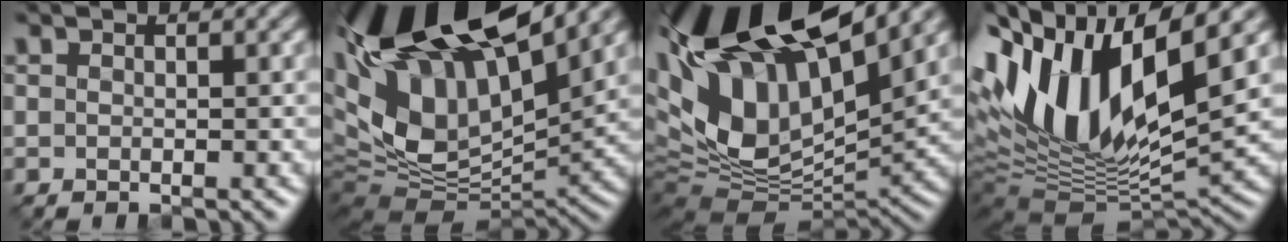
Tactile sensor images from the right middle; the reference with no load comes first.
{"total": 18.8, "force": [7.2, 9.5, 14.5], "torque": [-0.243, 0.022, 0.152]}
{"total": 17.2, "force": [7.1, 8.1, 13.5], "torque": [-0.247, 0.014, 0.149]}
{"total": 14.8, "force": [3.1, 6.7, 12.8], "torque": [-0.245, 0.007, 0.048]}